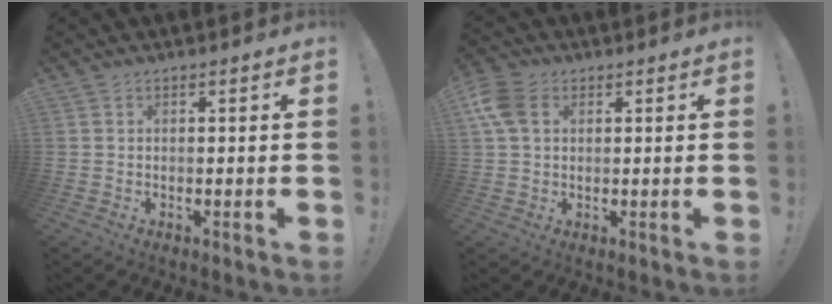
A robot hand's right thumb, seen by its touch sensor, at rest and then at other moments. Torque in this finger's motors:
{"motor_torque": [0.11, 0.11, 0.14, -0.09, 0.03]}